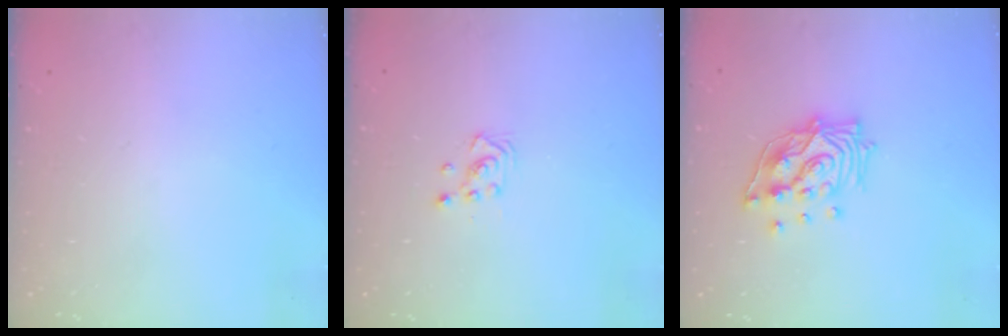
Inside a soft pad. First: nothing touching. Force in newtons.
{"total": 2.9, "press": 2.8, "slide": 0.3}
{"total": 14.5, "press": 14.4, "slide": 1.6}